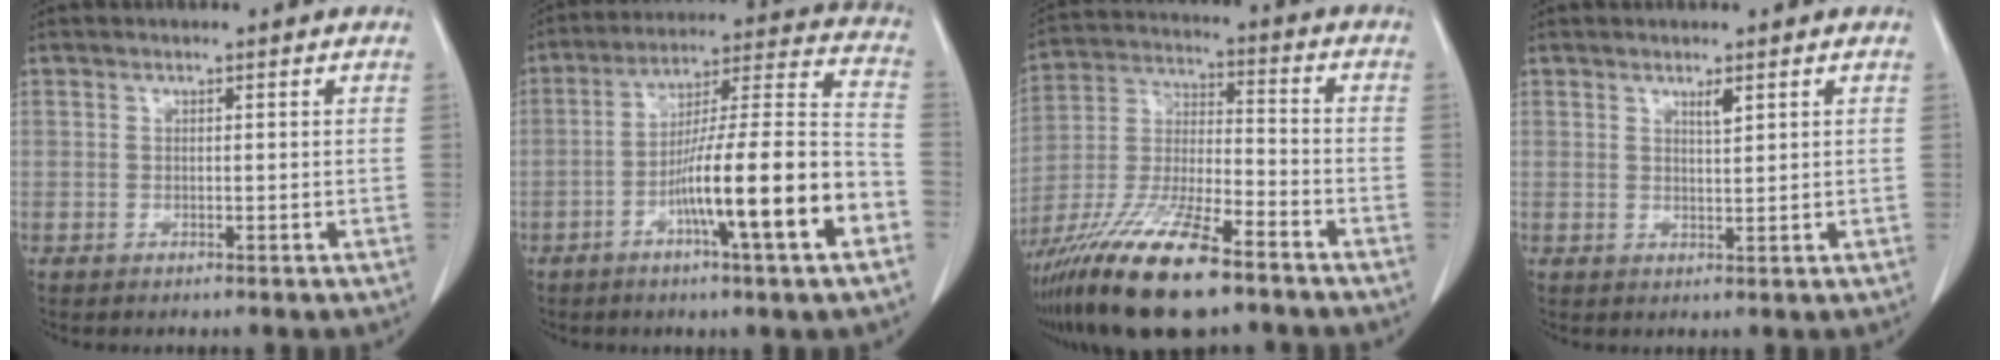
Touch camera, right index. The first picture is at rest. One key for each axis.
{"total": 17.9, "fx": -6.6, "fy": 0.3, "fz": 16.6, "tx": -0.263, "ty": 0.004, "tz": -0.107}
{"total": 17.0, "fx": -11.4, "fy": 2.8, "fz": 12.2, "tx": -0.260, "ty": -0.028, "tz": -0.212}
{"total": 1.8, "fx": 1.2, "fy": 0.1, "fz": 1.3, "tx": -0.022, "ty": -0.008, "tz": 0.021}